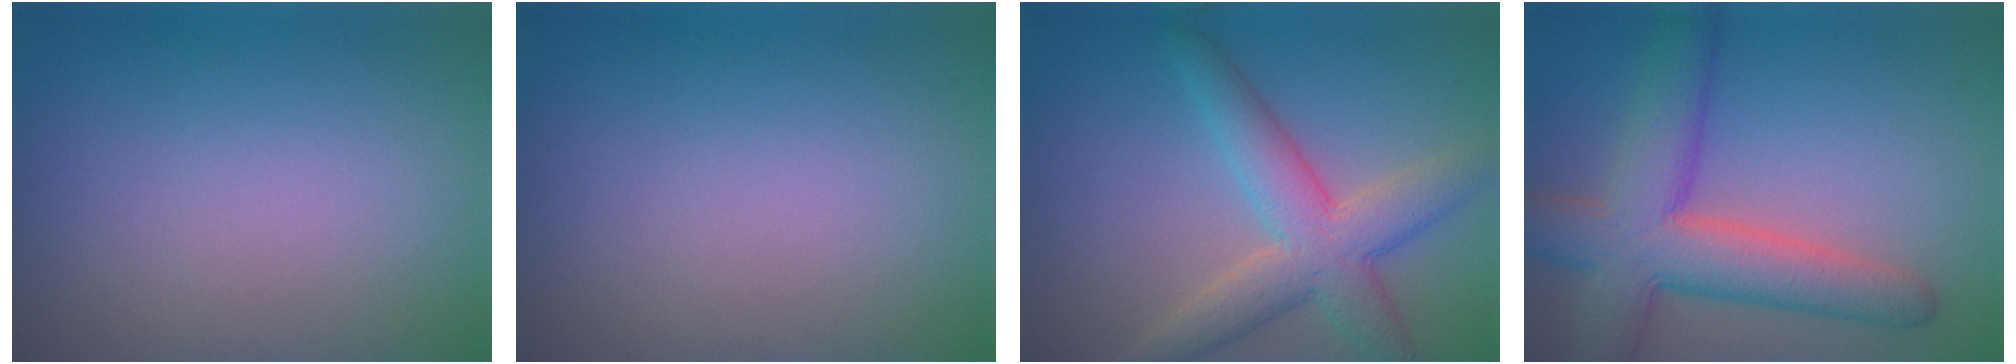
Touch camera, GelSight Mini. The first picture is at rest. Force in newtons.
{"total": 0.0}
{"total": 6.2, "press": 6.2, "slide": 0.2}
{"total": 8.5, "press": 8.5, "slide": 0.5}